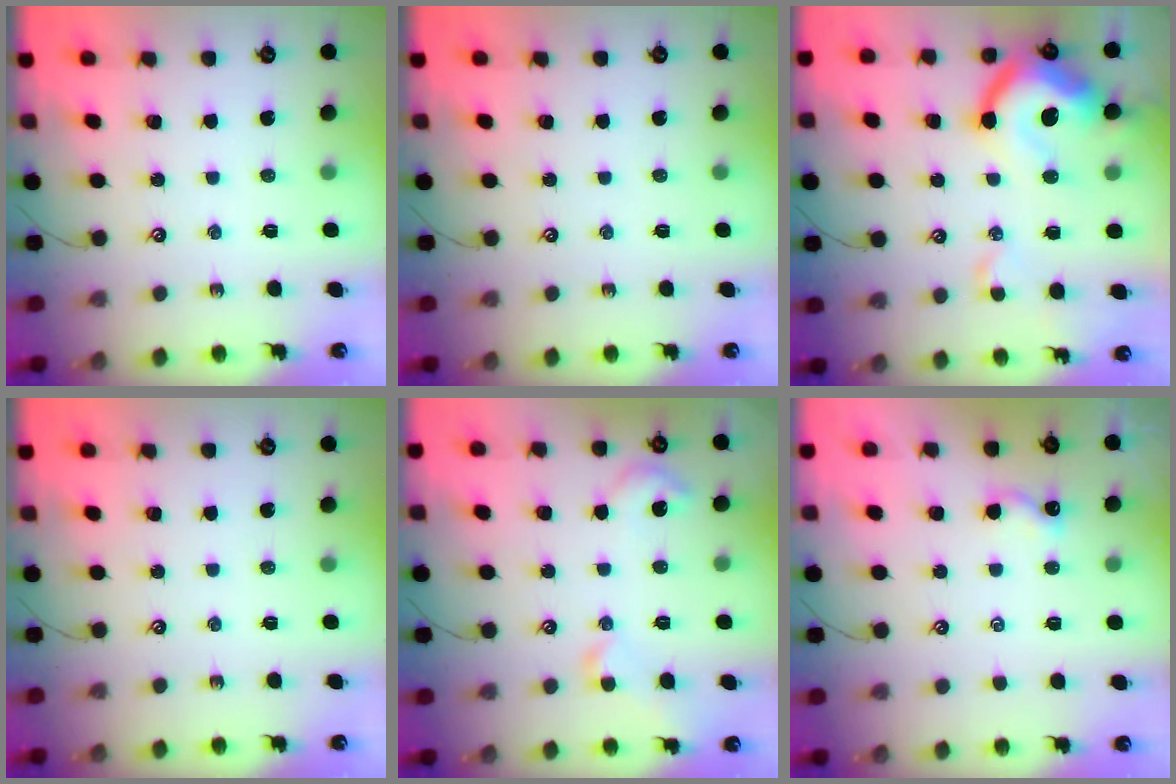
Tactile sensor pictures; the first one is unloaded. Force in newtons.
{"total": 0.0}
{"total": 17.1, "press": 17.0, "slide": 2.3}
{"total": 0.0}
{"total": 5.0, "press": 5.0, "slide": 0.8}
{"total": 0.0}